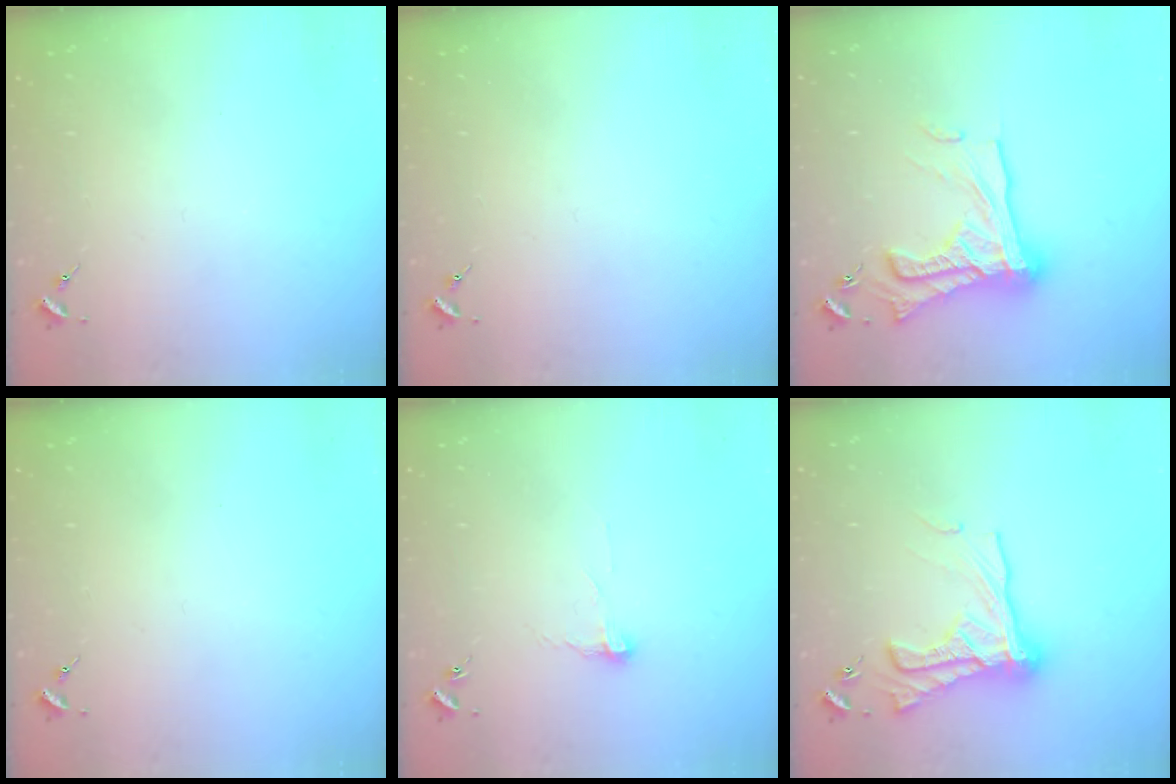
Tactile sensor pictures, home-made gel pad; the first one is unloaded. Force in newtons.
{"total": 0.0}
{"total": 20.7, "press": 20.6, "slide": 2.0}
{"total": 0.0}
{"total": 7.0, "press": 7.0, "slide": 0.6}
{"total": 16.5, "press": 16.4, "slide": 1.5}